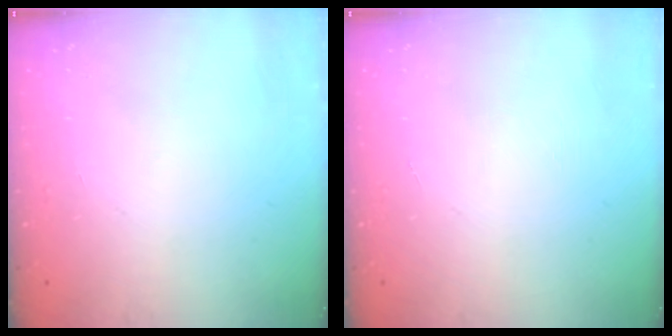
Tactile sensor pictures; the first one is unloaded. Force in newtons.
{"total": 0.0}